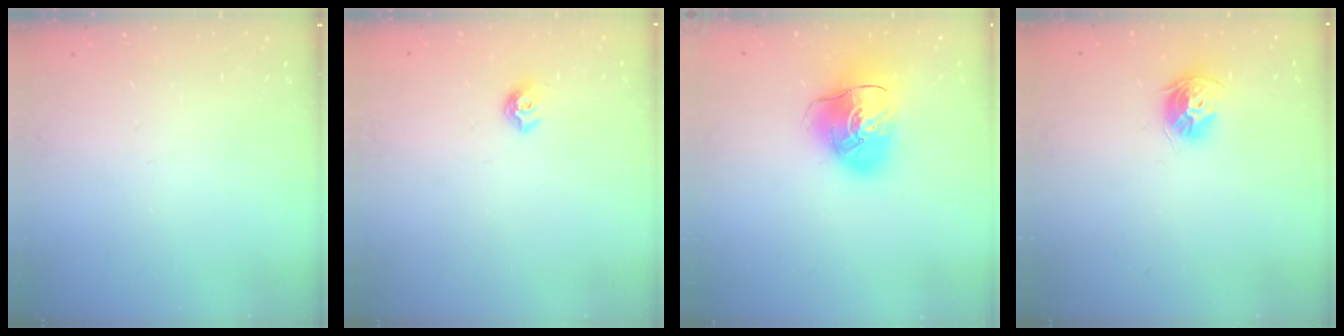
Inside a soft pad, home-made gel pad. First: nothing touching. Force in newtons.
{"total": 6.9, "press": 6.8, "slide": 0.7}
{"total": 11.7, "press": 11.5, "slide": 1.8}
{"total": 9.6, "press": 9.6, "slide": 0.9}